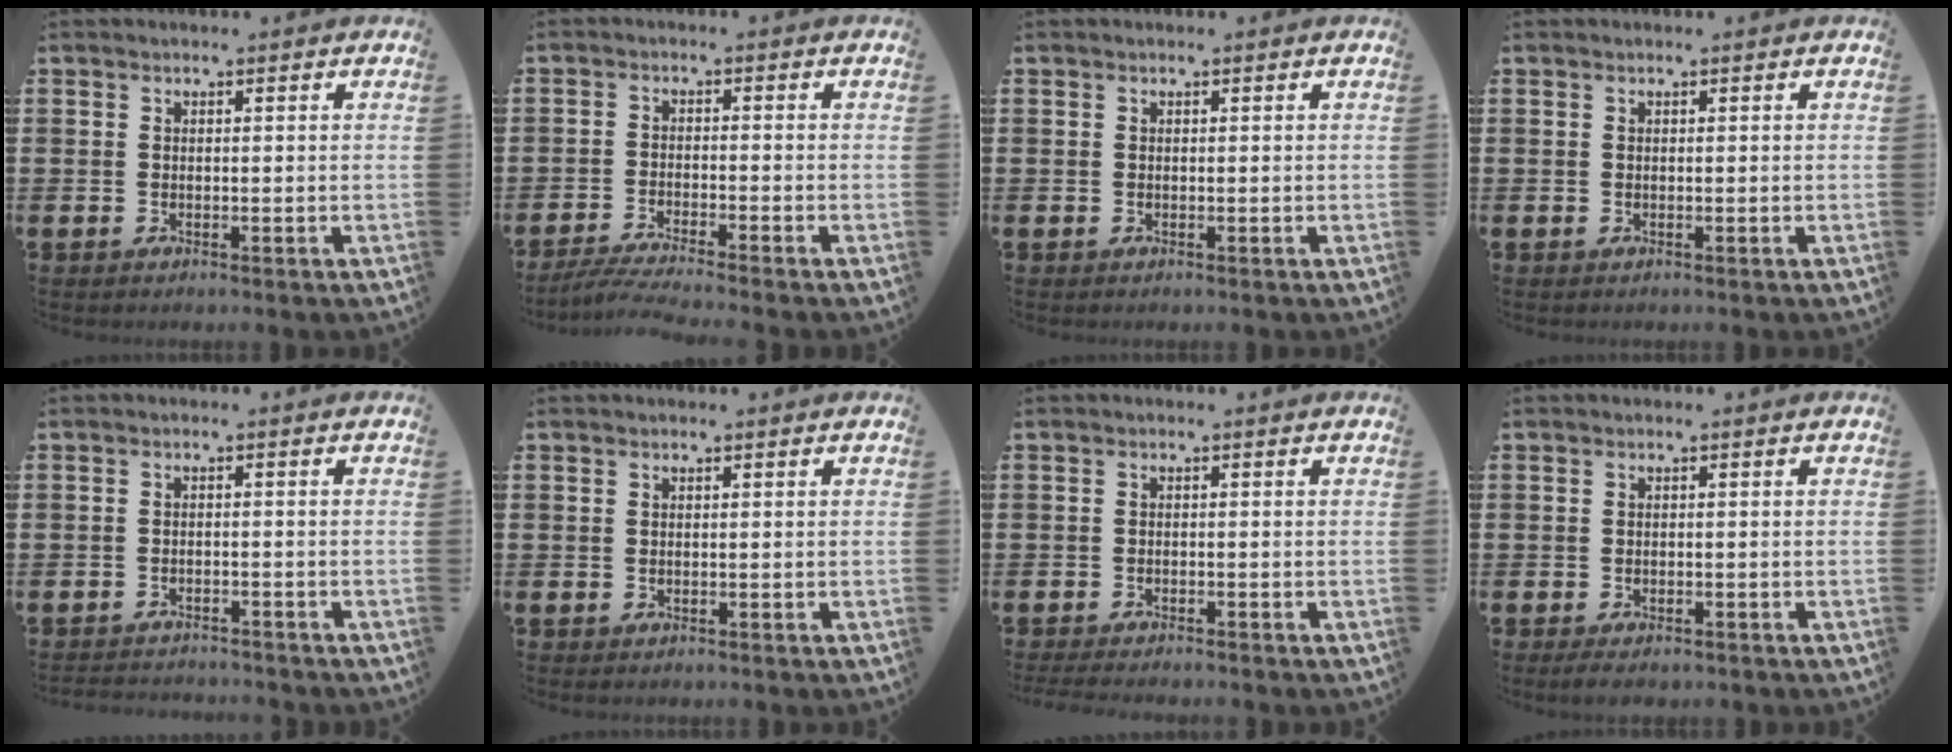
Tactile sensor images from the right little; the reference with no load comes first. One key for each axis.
{"total": 3.2, "fx": -2.8, "fy": -0.2, "fz": 1.6, "tx": -0.023, "ty": -0.004, "tz": -0.051}
{"total": 0.0}
{"total": 0.0}
{"total": 1.6, "fx": -1.6, "fy": 0.0, "fz": -0.2, "tx": -0.002, "ty": 0.003, "tz": -0.035}
{"total": 0.0}
{"total": 1.1, "fx": -1.1, "fy": 0.0, "fz": 0.3, "tx": -0.007, "ty": 0.002, "tz": -0.022}
{"total": 0.9, "fx": -0.6, "fy": 0.3, "fz": 0.6, "tx": -0.013, "ty": -0.001, "tz": -0.013}